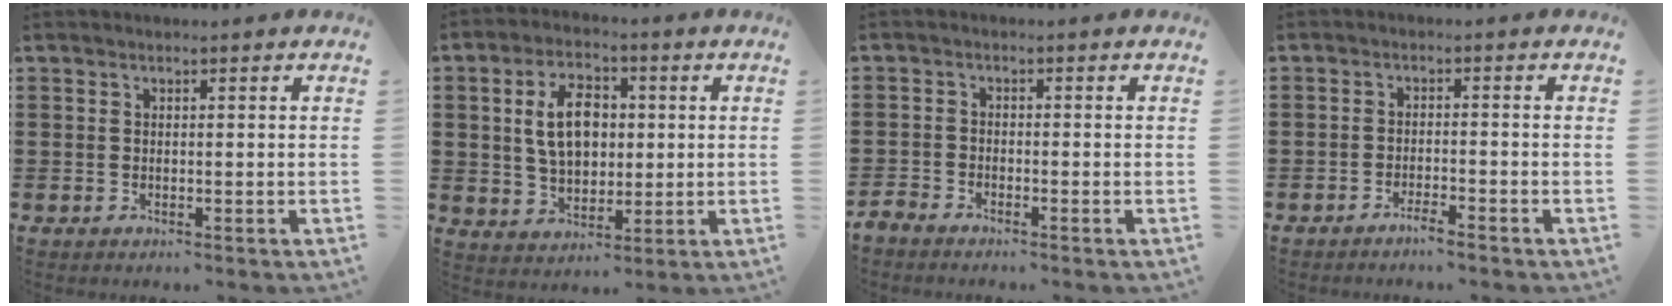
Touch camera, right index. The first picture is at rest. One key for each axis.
{"total": 8.8, "fx": 1.2, "fy": 5.5, "fz": 6.8, "tx": -0.124, "ty": 0.009, "tz": 0.014}
{"total": 1.9, "fx": -1.9, "fy": 0.2, "fz": 0.1, "tx": -0.008, "ty": 0.002, "tz": -0.040}
{"total": 2.1, "fx": -1.9, "fy": -0.2, "fz": 0.8, "tx": -0.014, "ty": 0.000, "tz": -0.035}